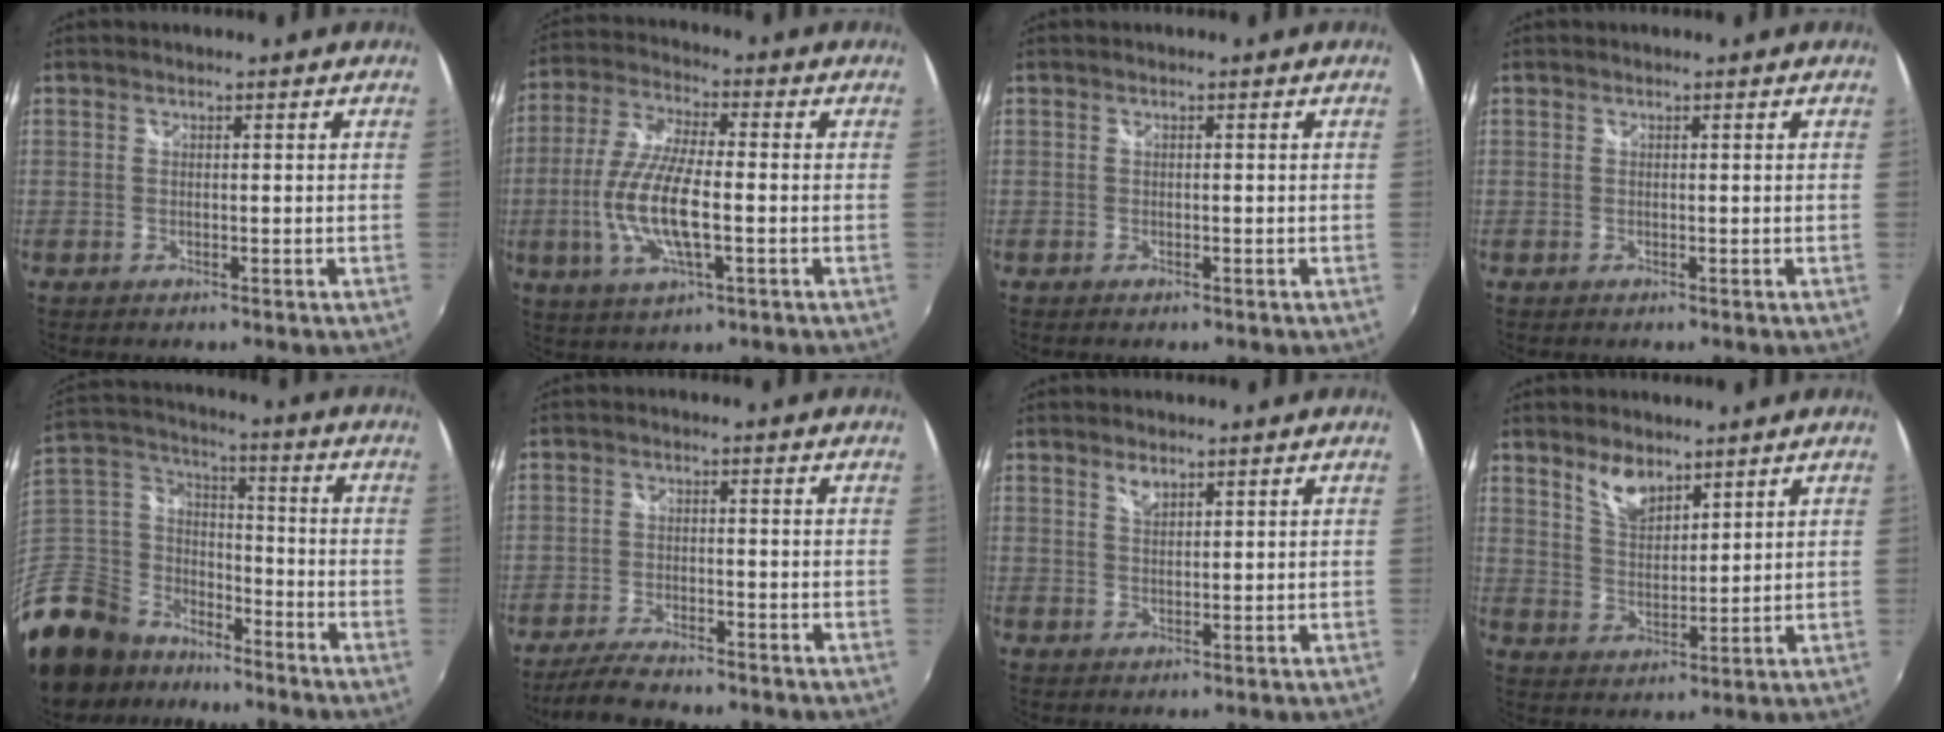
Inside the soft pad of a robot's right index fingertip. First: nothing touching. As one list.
[{"total": 13.4, "force": [-2.6, 4.1, 12.5], "torque": [-0.263, -0.007, -0.051]}, {"total": 0.7, "force": [-0.5, 0.3, 0.3], "torque": [-0.008, -0.003, -0.009]}, {"total": 0.0}, {"total": 23.1, "force": [-13.6, 16.2, 9.3], "torque": [-0.276, 0.035, -0.229]}, {"total": 7.7, "force": [-6.7, 1.6, 3.4], "torque": [-0.092, -0.015, -0.117]}, {"total": 2.1, "force": [1.5, 0.9, 1.2], "torque": [-0.019, 0.002, 0.028]}, {"total": 6.2, "force": [4.5, 2.7, 3.3], "torque": [-0.057, 0.003, 0.087]}]